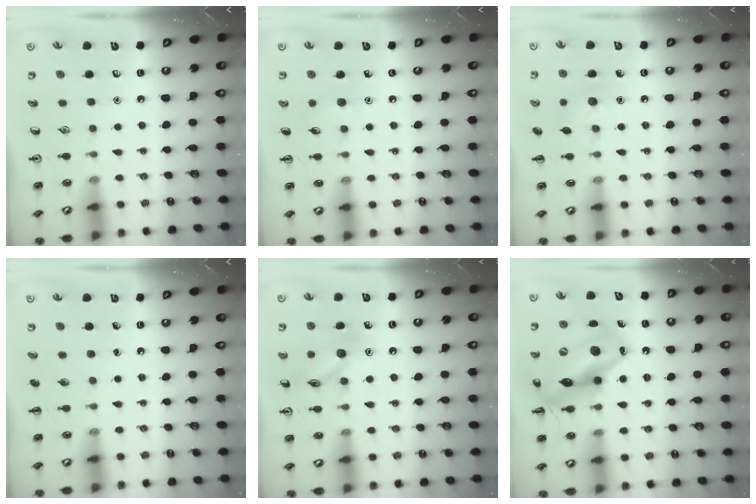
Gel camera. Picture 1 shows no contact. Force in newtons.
{"total": 4.0, "press": 3.8, "slide": 1.2}
{"total": 7.2, "press": 6.9, "slide": 2.1}
{"total": 0.0}
{"total": 11.3, "press": 11.3, "slide": 0.6}
{"total": 16.5, "press": 16.3, "slide": 2.7}